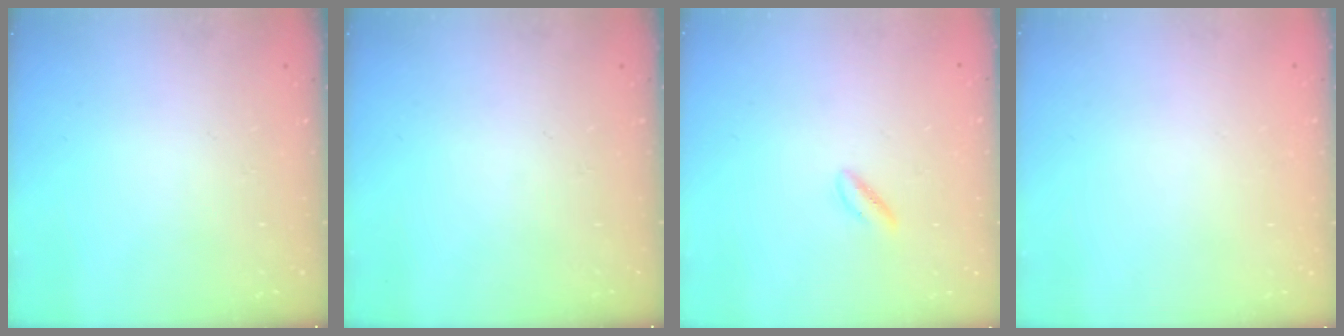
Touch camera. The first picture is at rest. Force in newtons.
{"total": 0.0}
{"total": 1.5, "press": 1.1, "slide": 1.0}
{"total": 2.2, "press": 2.2, "slide": 0.1}